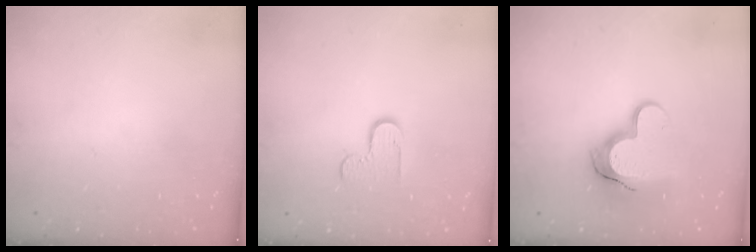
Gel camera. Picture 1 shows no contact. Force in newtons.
{"total": 5.1, "press": 5.0, "slide": 0.5}
{"total": 12.4, "press": 12.3, "slide": 1.1}